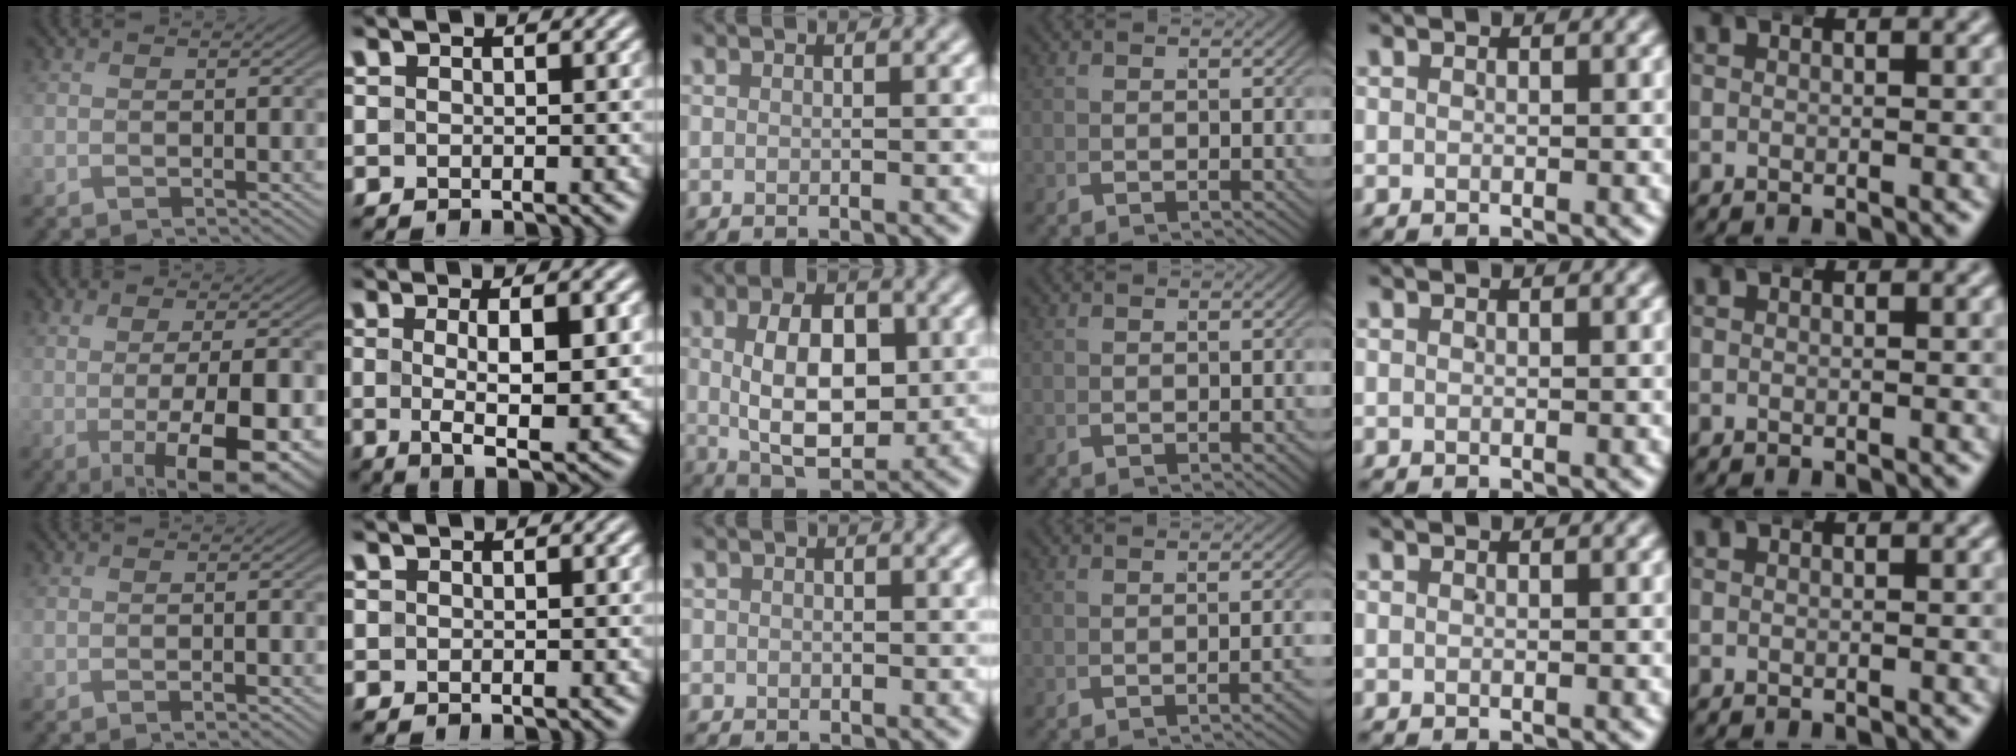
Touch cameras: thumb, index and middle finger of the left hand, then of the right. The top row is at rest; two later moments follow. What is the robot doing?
{"motion": "wrap", "object": "arm wrap"}